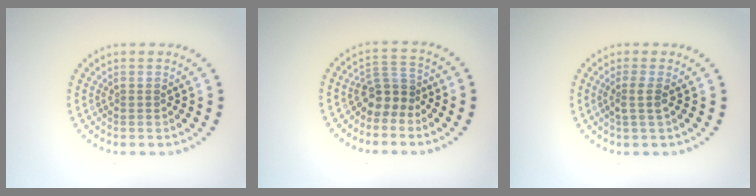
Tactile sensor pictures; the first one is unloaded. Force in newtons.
{"total": 2.9, "press": 2.2, "slide": 1.8}
{"total": 1.6, "press": 1.2, "slide": 1.0}